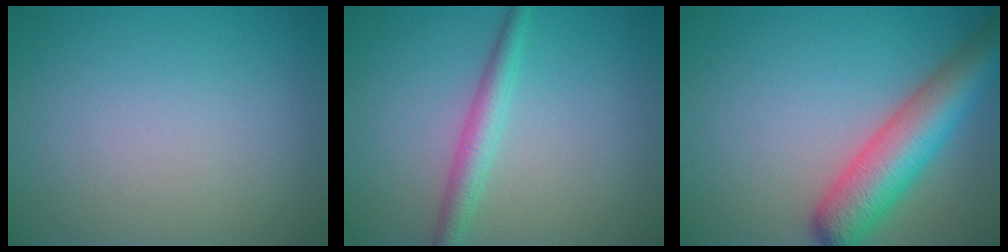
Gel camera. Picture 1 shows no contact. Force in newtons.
{"total": 2.7, "press": 2.6, "slide": 0.1}
{"total": 7.6, "press": 7.6, "slide": 0.3}